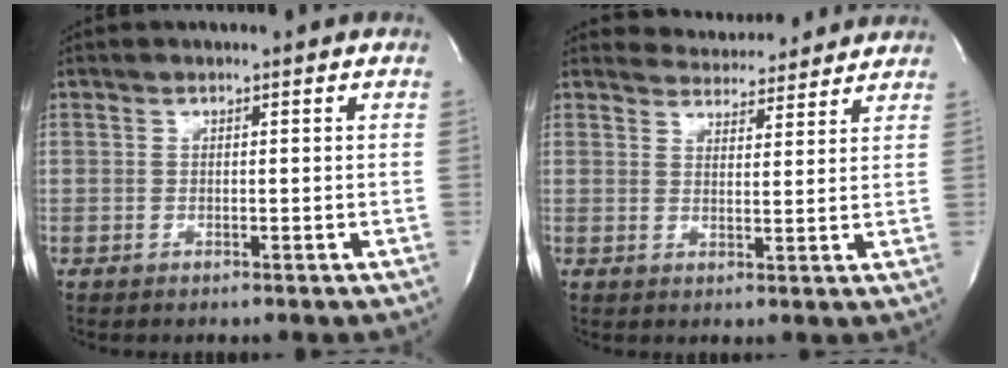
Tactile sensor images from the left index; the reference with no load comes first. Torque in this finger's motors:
{"motor_torque": [1.01, -1.08, 0.02, -0.01]}